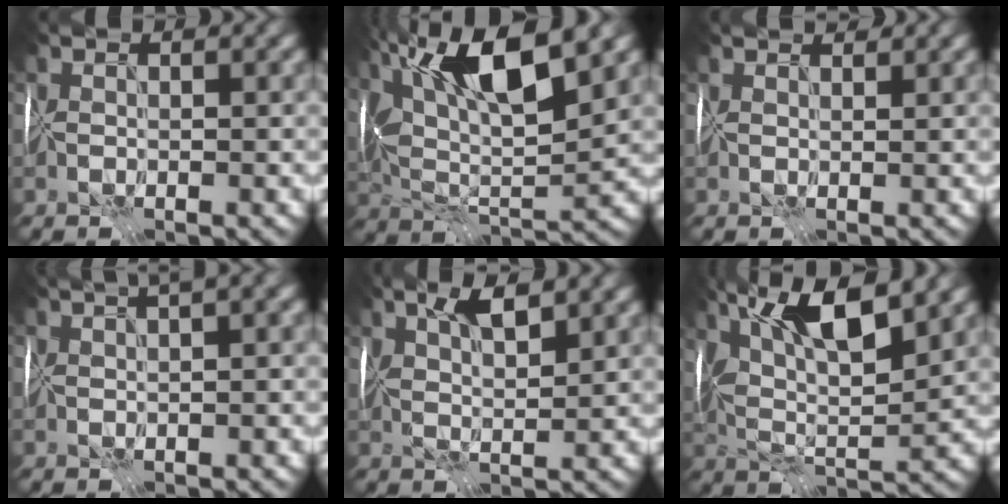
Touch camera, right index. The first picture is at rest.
{"total": 11.8, "force": [5.5, 3.8, 9.7], "torque": [-0.177, 0.012, 0.097]}
{"total": 2.4, "force": [2.1, 0.5, 1.0], "torque": [-0.012, 0.009, 0.016]}
{"total": 5.1, "force": [3.1, 1.1, 3.8], "torque": [-0.053, 0.022, 0.038]}
{"total": 4.2, "force": [2.3, 1.1, 3.4], "torque": [-0.064, 0.005, 0.038]}
{"total": 10.4, "force": [4.7, 3.5, 8.6], "torque": [-0.150, 0.012, 0.078]}